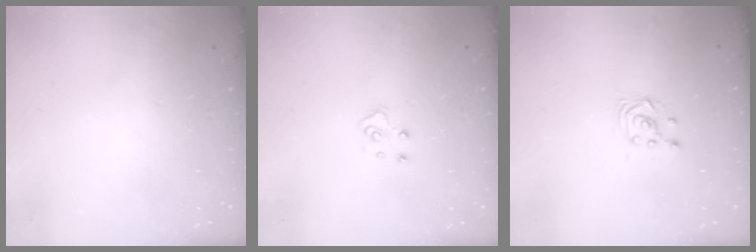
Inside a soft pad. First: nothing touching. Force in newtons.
{"total": 4.6, "press": 4.6, "slide": 0.5}
{"total": 3.5, "press": 3.4, "slide": 0.8}